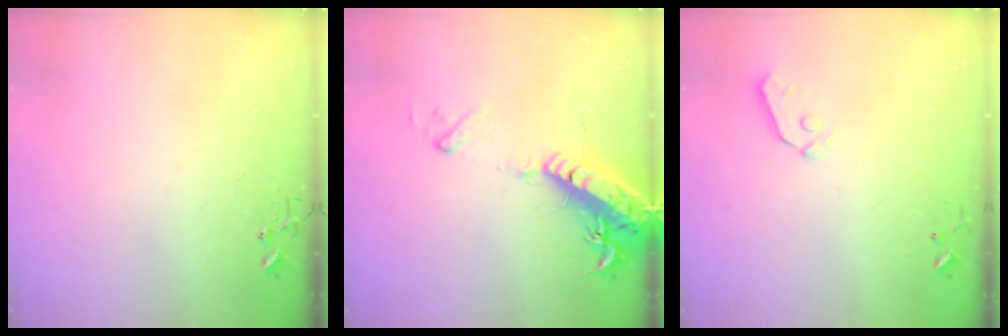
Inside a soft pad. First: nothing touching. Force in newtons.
{"total": 18.9, "press": 18.5, "slide": 3.9}
{"total": 3.8, "press": 3.8, "slide": 0.3}